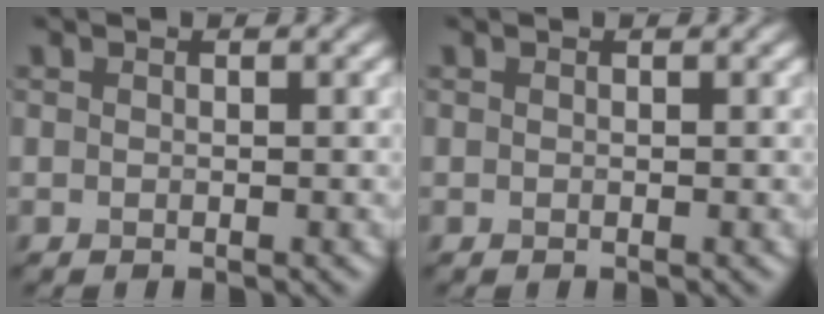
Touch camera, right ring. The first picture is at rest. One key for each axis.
{"total": 0.0}